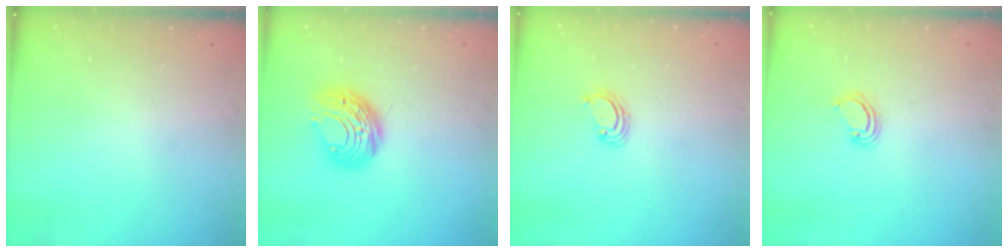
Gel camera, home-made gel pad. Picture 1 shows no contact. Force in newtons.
{"total": 10.1, "press": 10.1, "slide": 0.8}
{"total": 2.4, "press": 2.4, "slide": 0.2}
{"total": 2.9, "press": 2.9, "slide": 0.3}